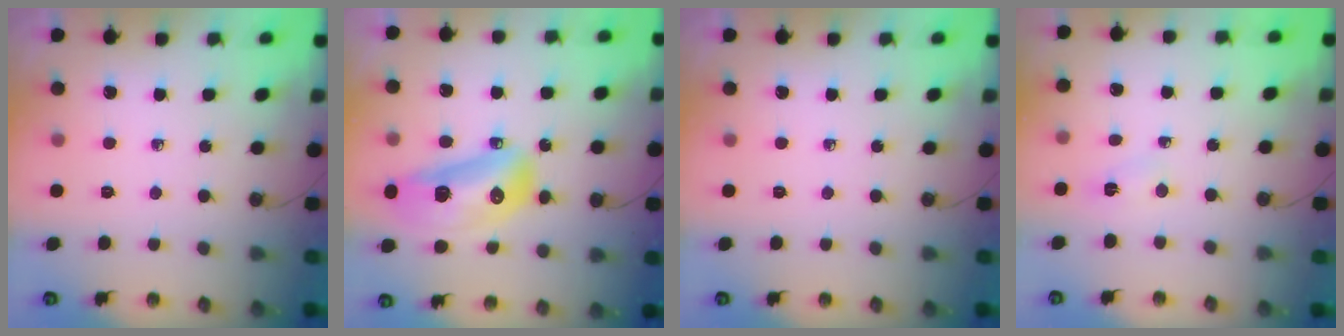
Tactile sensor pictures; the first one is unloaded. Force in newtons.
{"total": 17.5, "press": 17.4, "slide": 2.0}
{"total": 0.0}
{"total": 2.4, "press": 2.4, "slide": 0.3}